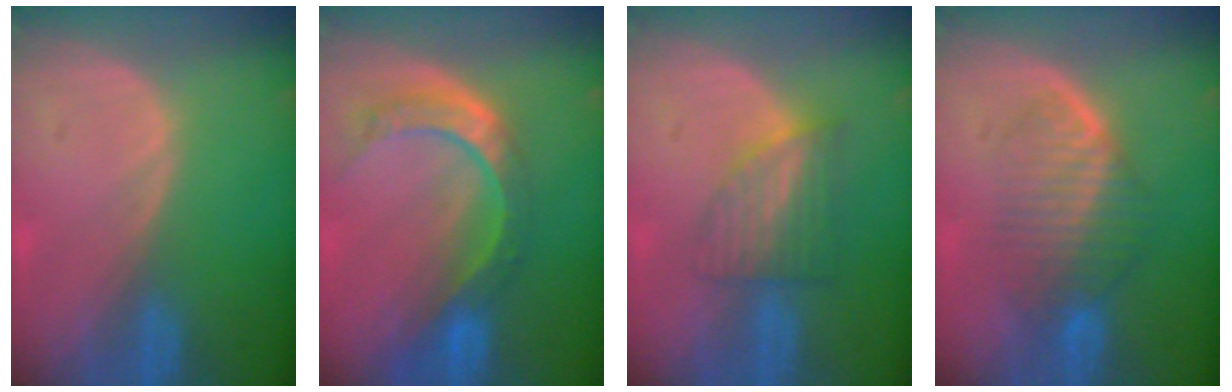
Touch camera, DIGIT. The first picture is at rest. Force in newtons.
{"total": 8.8, "press": 7.3, "slide": 5.0}
{"total": 6.3, "press": 5.6, "slide": 2.8}
{"total": 6.7, "press": 6.4, "slide": 2.0}